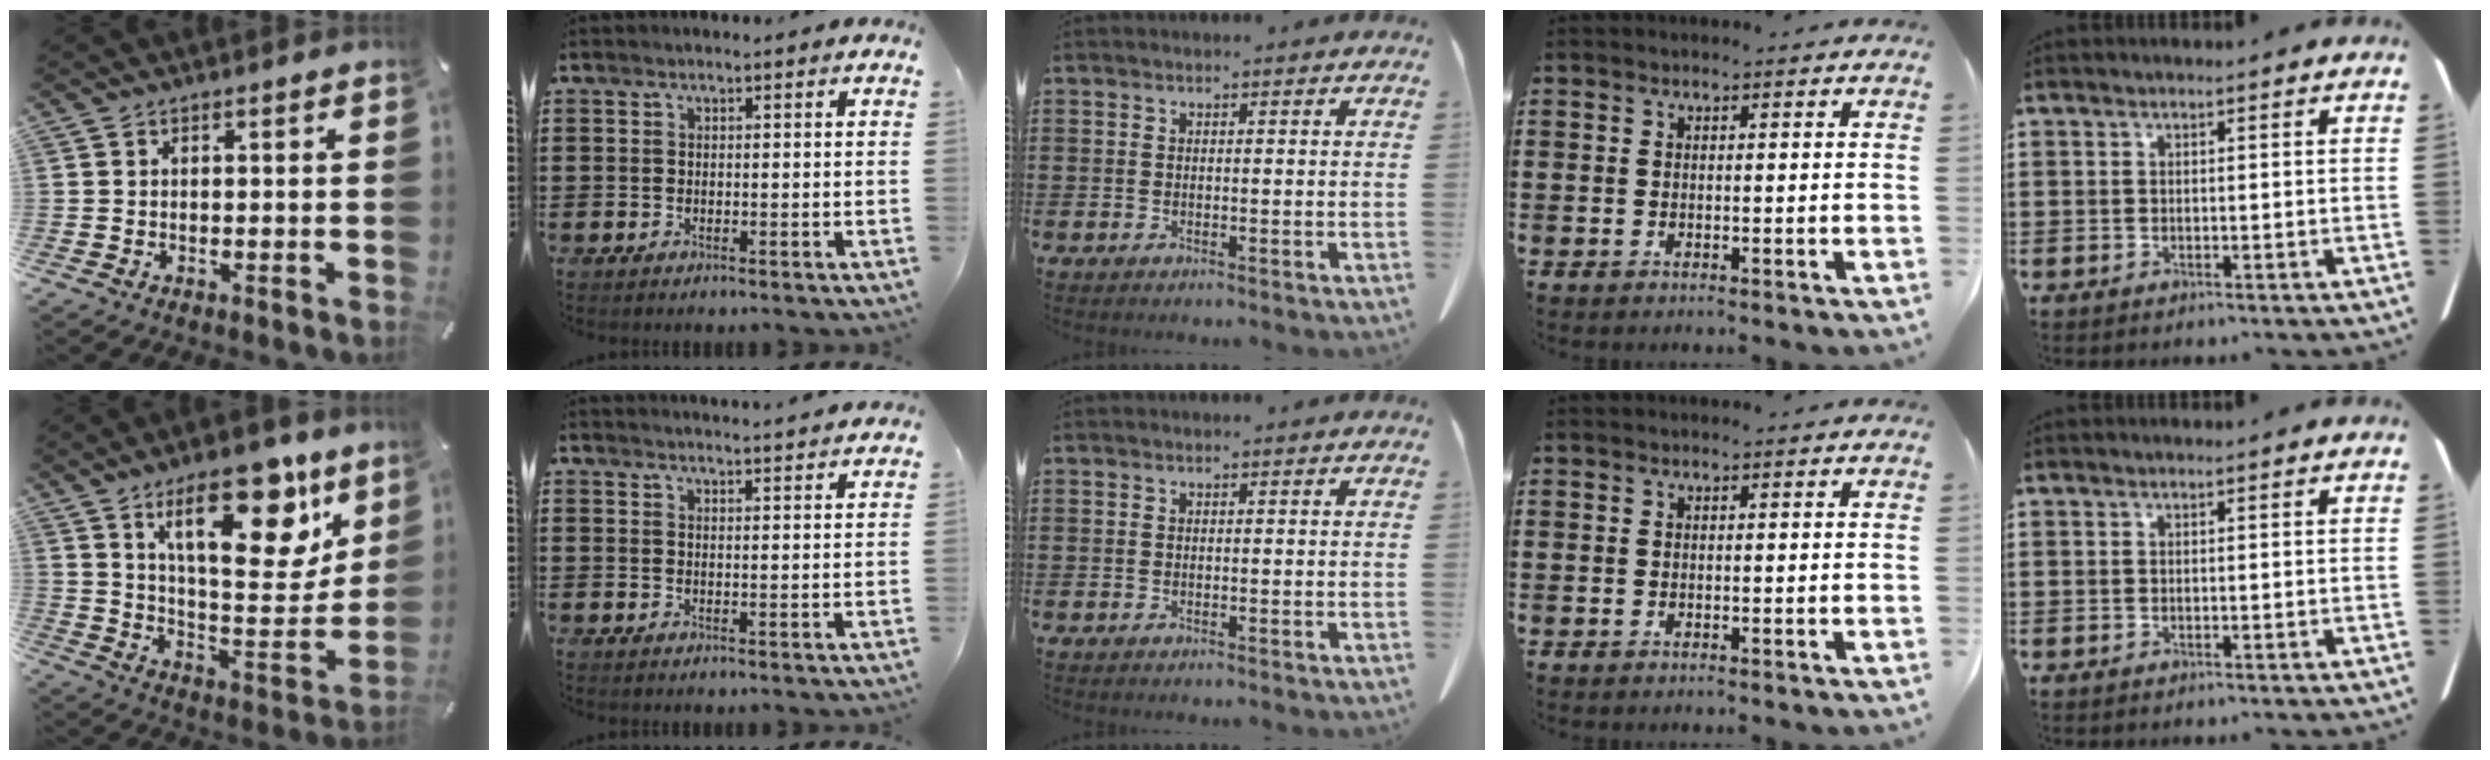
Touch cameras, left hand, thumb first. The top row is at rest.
{"thumb": {"total": 23.4, "force": [13.4, 9.9, 16.4], "torque": [-0.235, -0.072, 0.216]}, "index": {"total": 2.8, "force": [2.7, -0.6, 0.0], "torque": [-0.007, -0.014, 0.051]}}